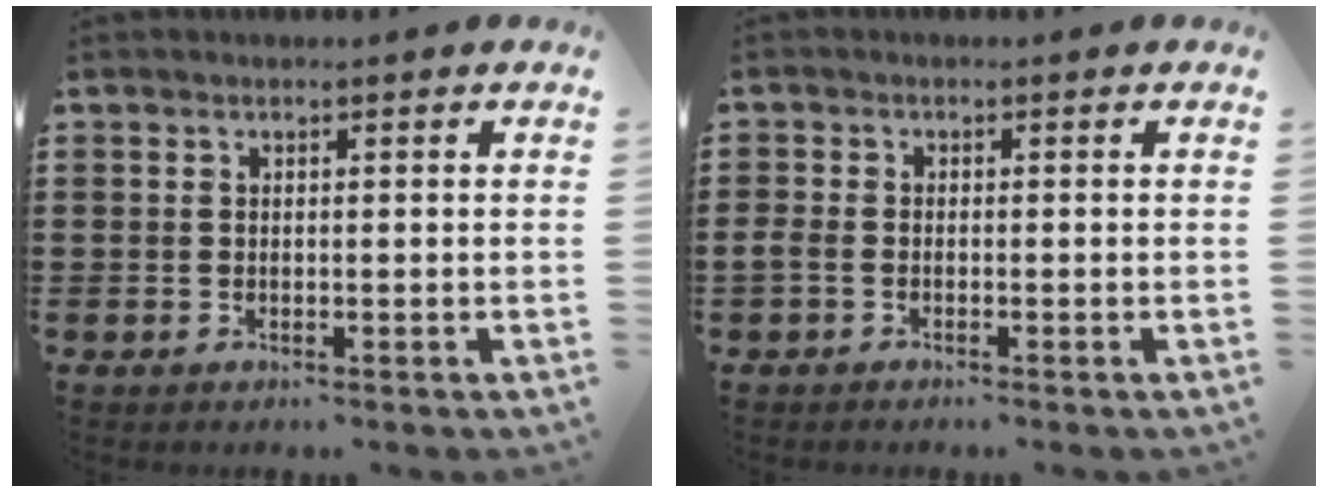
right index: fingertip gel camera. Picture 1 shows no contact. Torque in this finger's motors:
{"motor_torque": [1.24, 0.91, 0.13, 0.01]}